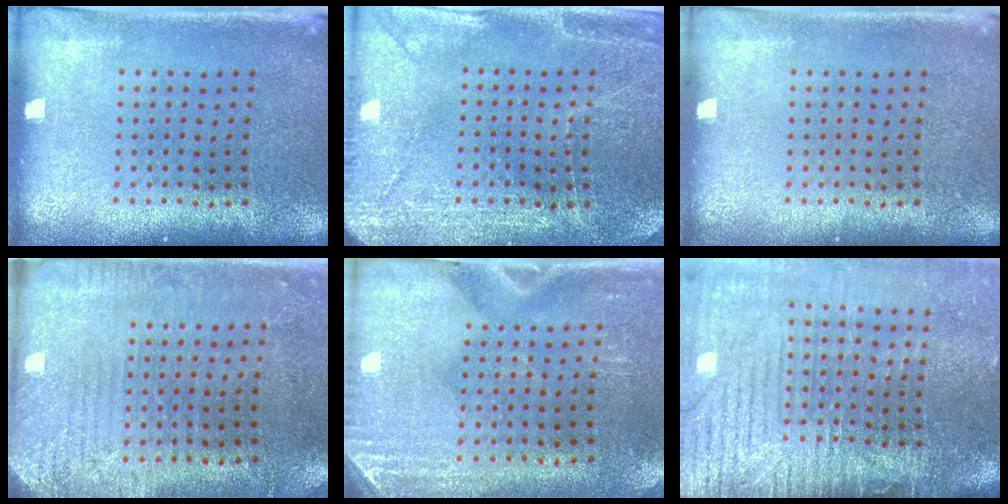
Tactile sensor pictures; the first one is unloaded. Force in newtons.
{"total": 2.9, "press": 2.8, "slide": 0.3}
{"total": 0.0}
{"total": 2.8, "press": 2.4, "slide": 1.4}
{"total": 2.9, "press": 2.5, "slide": 1.4}
{"total": 4.3, "press": 3.6, "slide": 2.3}